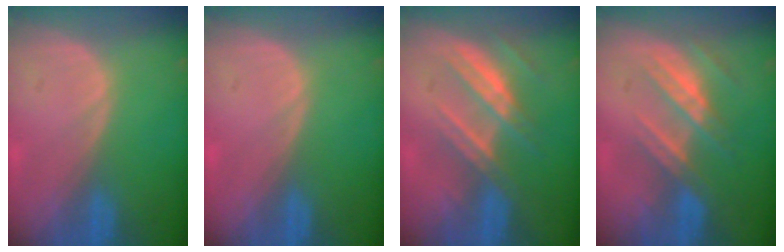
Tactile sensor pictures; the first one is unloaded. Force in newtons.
{"total": 0.0}
{"total": 7.4, "press": 6.7, "slide": 3.1}
{"total": 7.2, "press": 6.7, "slide": 2.7}